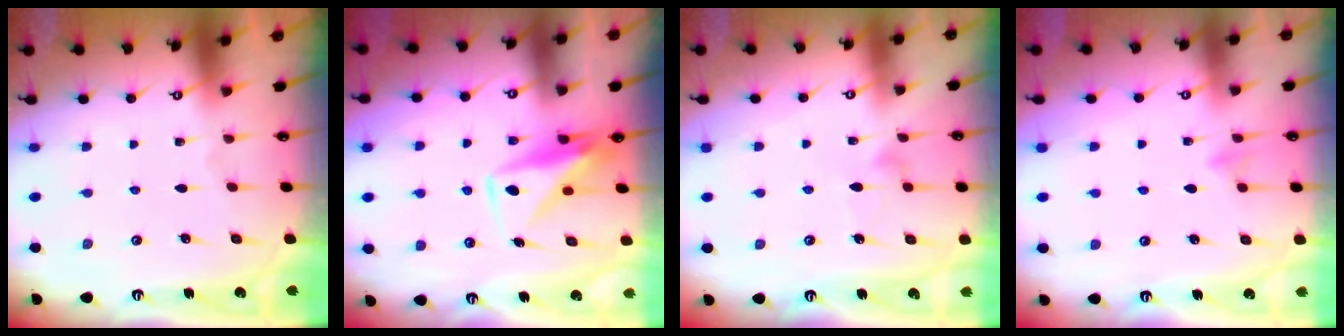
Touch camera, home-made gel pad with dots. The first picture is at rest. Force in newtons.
{"total": 8.6, "press": 8.5, "slide": 1.5}
{"total": 7.7, "press": 7.7, "slide": 0.5}
{"total": 5.6, "press": 5.6, "slide": 0.7}